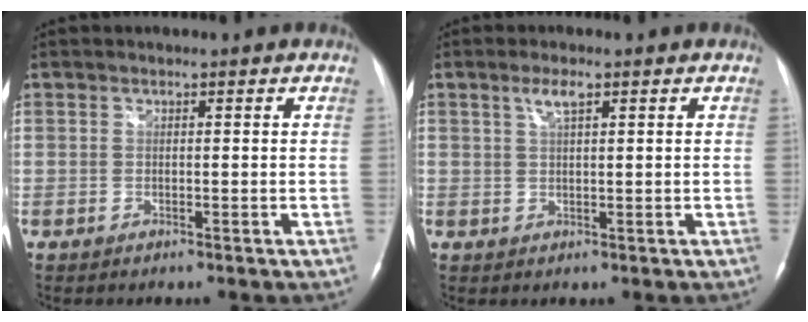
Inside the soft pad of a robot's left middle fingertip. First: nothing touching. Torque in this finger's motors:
{"motor_torque": [-0.01, 0.12, -0.32, -0.01]}